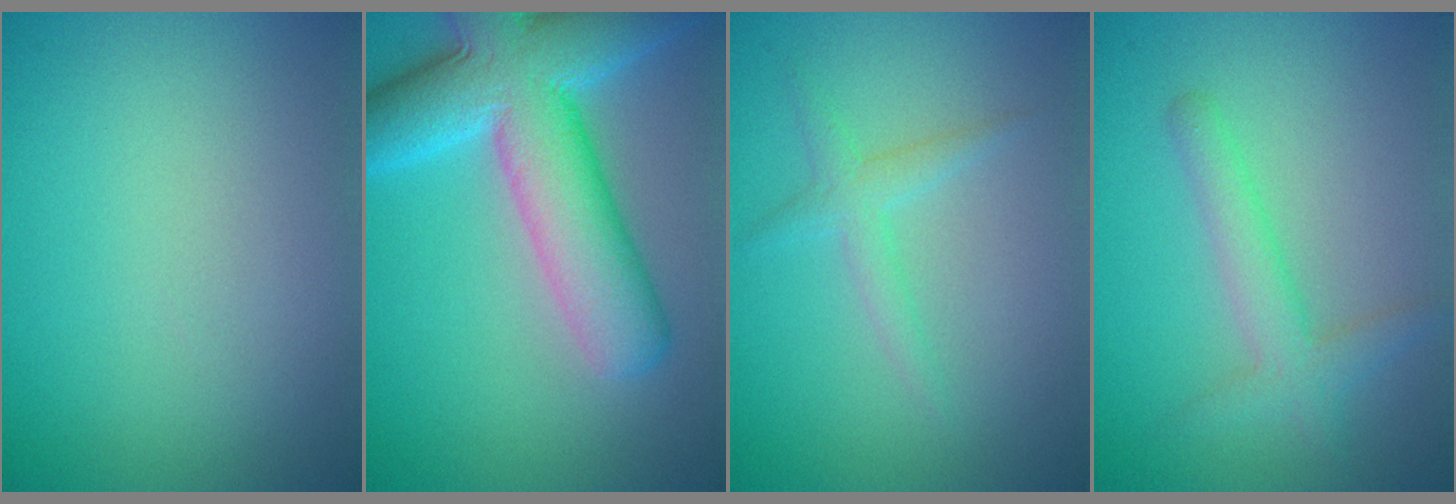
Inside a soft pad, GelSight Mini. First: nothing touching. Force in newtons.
{"total": 10.7, "press": 10.7, "slide": 0.6}
{"total": 1.8, "press": 1.8, "slide": 0.0}
{"total": 2.9, "press": 2.8, "slide": 0.2}